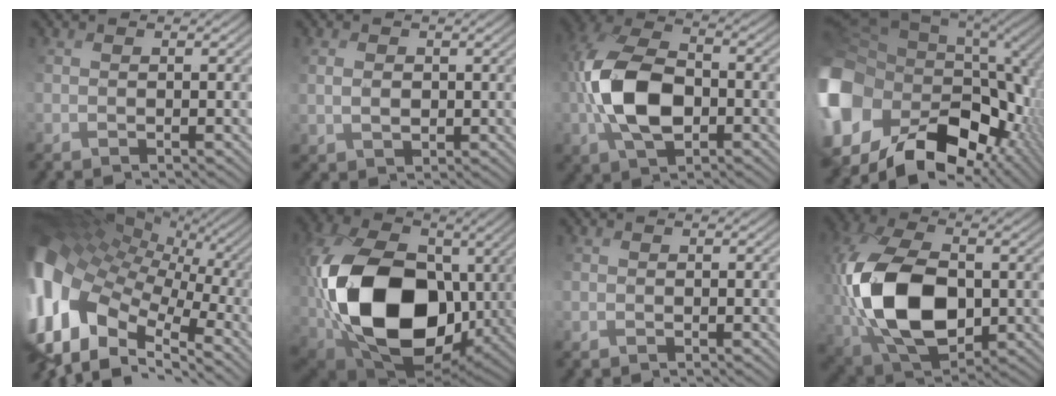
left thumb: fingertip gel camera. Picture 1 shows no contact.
{"total": 1.7, "force": [1.0, 1.3, 0.4], "torque": [-0.009, 0.003, 0.022]}
{"total": 10.5, "force": [-1.2, 6.2, 8.3], "torque": [-0.190, 0.011, -0.029]}
{"total": 20.3, "force": [-5.4, 14.9, 12.6], "torque": [-0.312, -0.021, -0.086]}
{"total": 17.8, "force": [-2.0, 11.9, 13.1], "torque": [-0.292, 0.002, -0.027]}
{"total": 19.1, "force": [1.0, 13.3, 13.6], "torque": [-0.316, -0.021, 0.032]}
{"total": 0.0}
{"total": 14.8, "force": [0.0, 9.1, 11.7], "torque": [-0.275, 0.001, 0.007]}